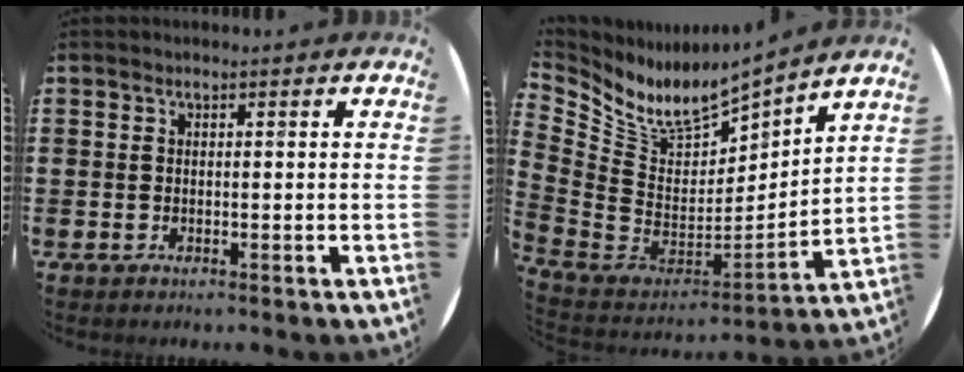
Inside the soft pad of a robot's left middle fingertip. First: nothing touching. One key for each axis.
{"total": 8.2, "fx": 6.9, "fy": 2.8, "fz": 3.3, "tx": -0.104, "ty": -0.057, "tz": 0.122}